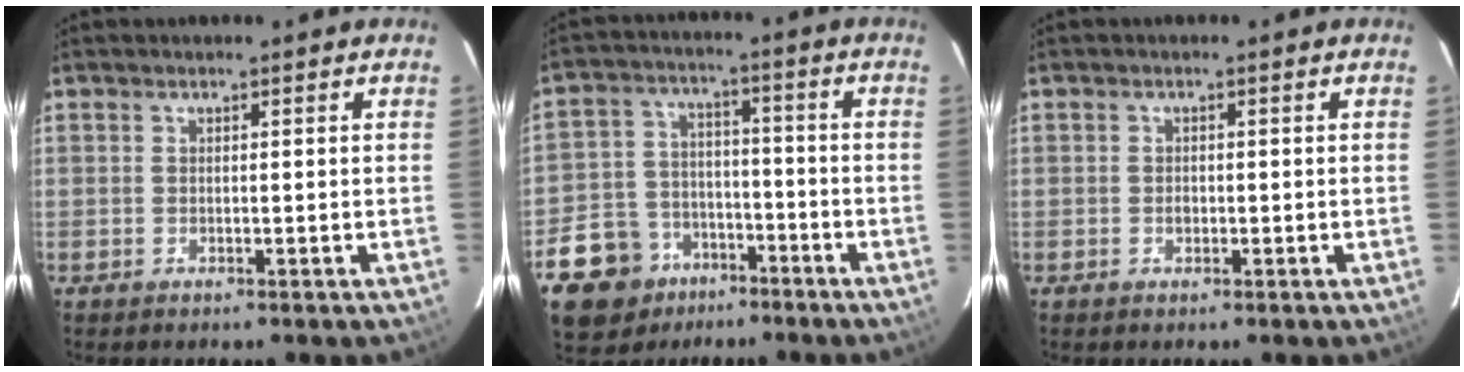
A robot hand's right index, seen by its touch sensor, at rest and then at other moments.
{"total": 14.3, "force": [-8.6, 10.6, 4.3], "torque": [-0.128, 0.032, -0.129]}
{"total": 1.2, "force": [-0.3, 1.0, 0.6], "torque": [-0.009, 0.002, -0.005]}